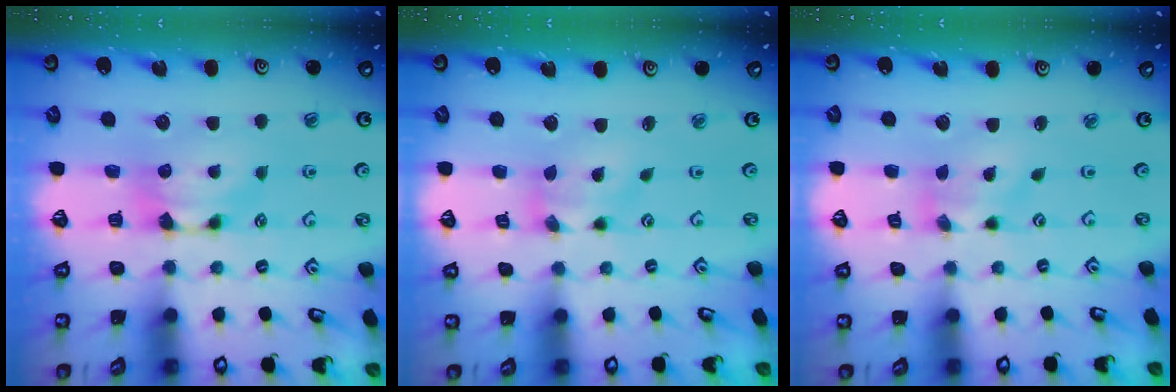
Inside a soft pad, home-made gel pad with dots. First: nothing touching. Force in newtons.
{"total": 2.5, "press": 2.1, "slide": 1.5}
{"total": 1.6, "press": 0.6, "slide": 1.5}